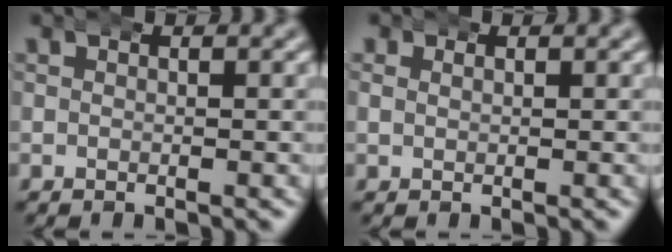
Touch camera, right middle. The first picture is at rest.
{"total": 1.0, "force": [0.4, 0.9, 0.3], "torque": [-0.007, 0.002, 0.003]}